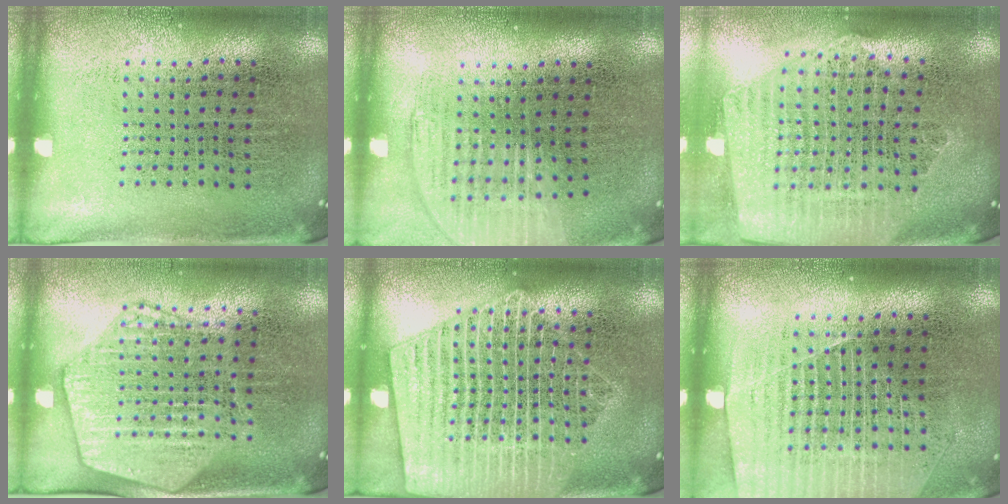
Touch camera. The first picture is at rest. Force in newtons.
{"total": 1.2, "press": 1.1, "slide": 0.4}
{"total": 2.5, "press": 2.2, "slide": 1.2}
{"total": 1.9, "press": 1.8, "slide": 0.7}
{"total": 3.9, "press": 3.9, "slide": 0.4}
{"total": 1.5, "press": 1.4, "slide": 0.5}